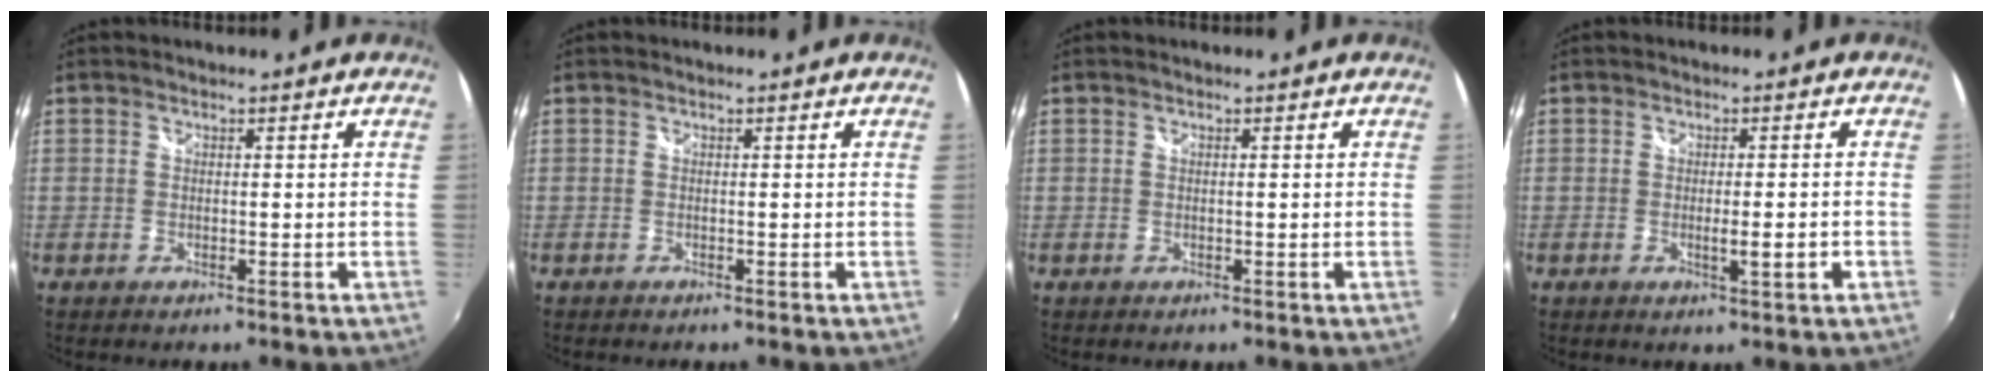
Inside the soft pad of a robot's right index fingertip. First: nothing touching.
{"total": 0.0}
{"total": 0.0}
{"total": 3.4, "force": [-0.9, 0.3, 3.3], "torque": [-0.051, -0.007, -0.013]}